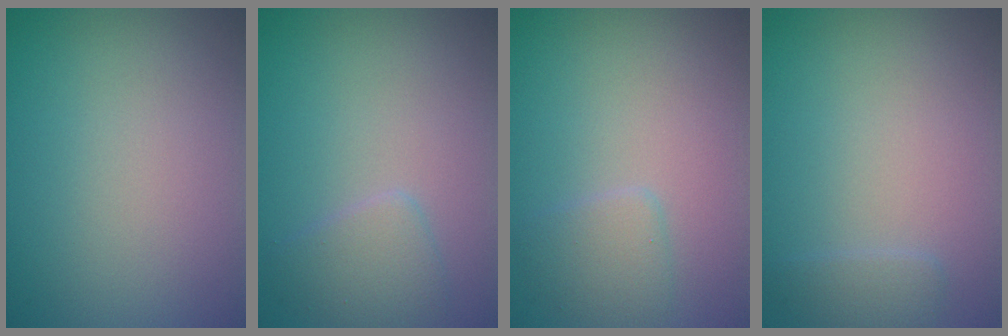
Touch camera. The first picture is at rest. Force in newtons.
{"total": 1.9, "press": 1.9, "slide": 0.1}
{"total": 1.6, "press": 1.6, "slide": 0.0}
{"total": 1.1, "press": 1.1, "slide": 0.1}